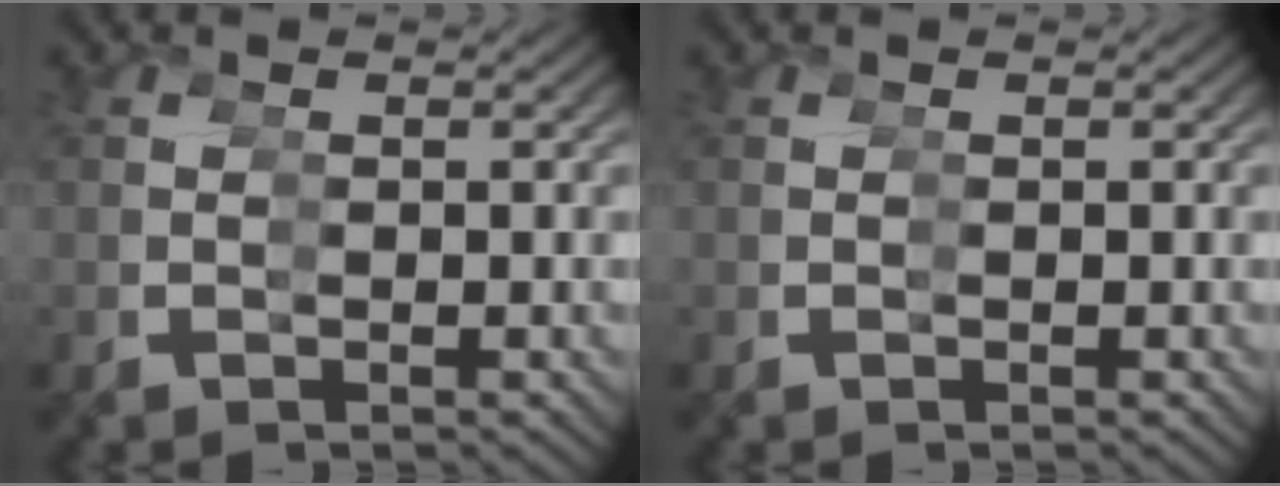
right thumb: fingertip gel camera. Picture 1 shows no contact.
{"total": 0.0}